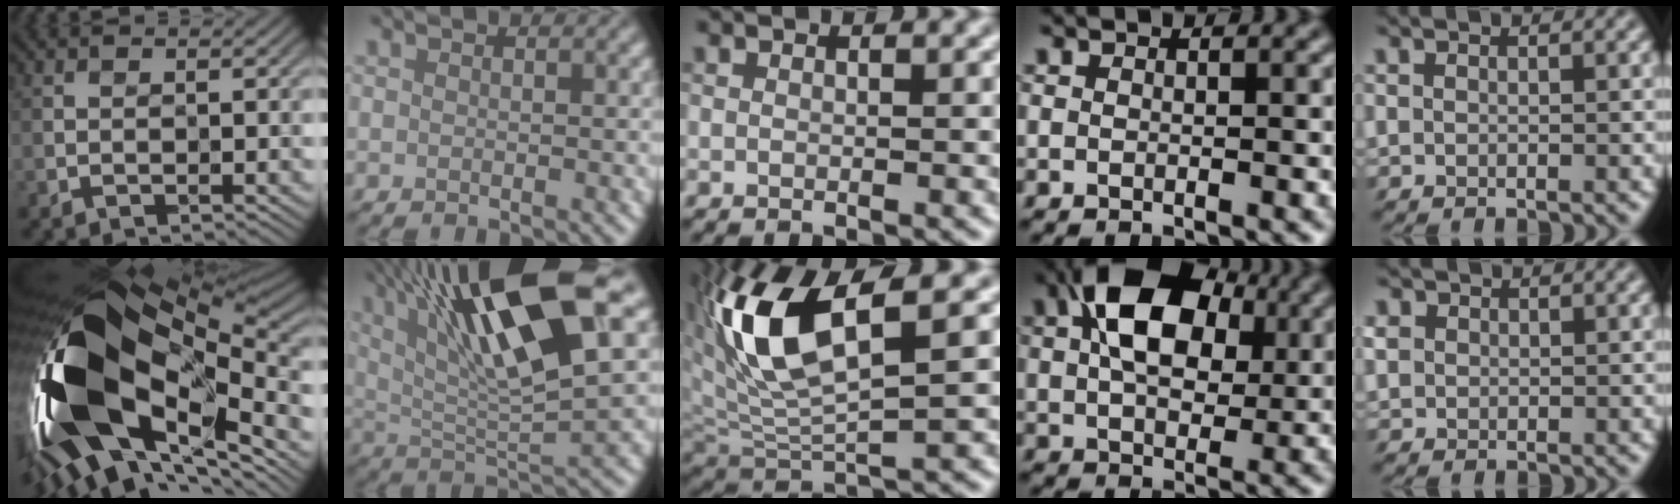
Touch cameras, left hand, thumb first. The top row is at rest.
{"thumb": {"total": 20.5, "force": [-4.9, 10.5, 16.9], "torque": [-0.360, -0.040, -0.076]}, "index": {"total": 14.6, "force": [5.9, 3.4, 12.9], "torque": [-0.216, 0.012, 0.094]}, "middle": {"total": 8.5, "force": [2.6, 3.2, 7.4], "torque": [-0.163, 0.007, 0.056]}, "ring": {"total": 10.3, "force": [2.8, 6.5, 7.5], "torque": [-0.131, 0.021, 0.044]}, "little": {"total": 2.2, "force": [0.3, 1.9, 1.0], "torque": [-0.044, 0.010, 0.006]}}